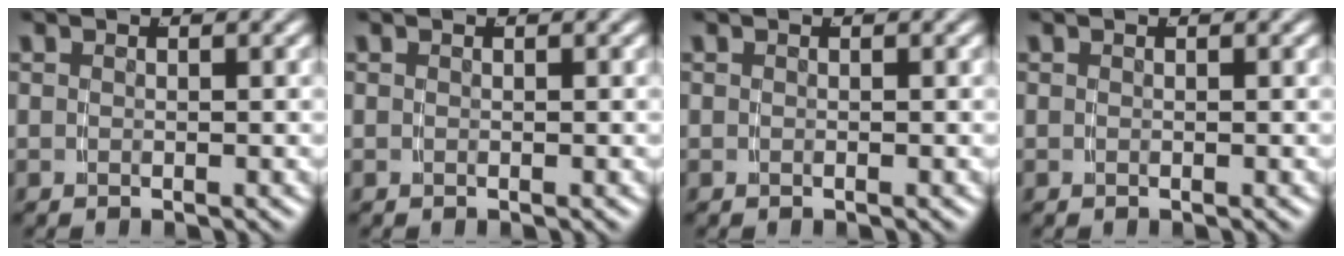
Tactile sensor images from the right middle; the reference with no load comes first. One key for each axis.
{"total": 0.0}
{"total": 0.0}
{"total": 0.0}